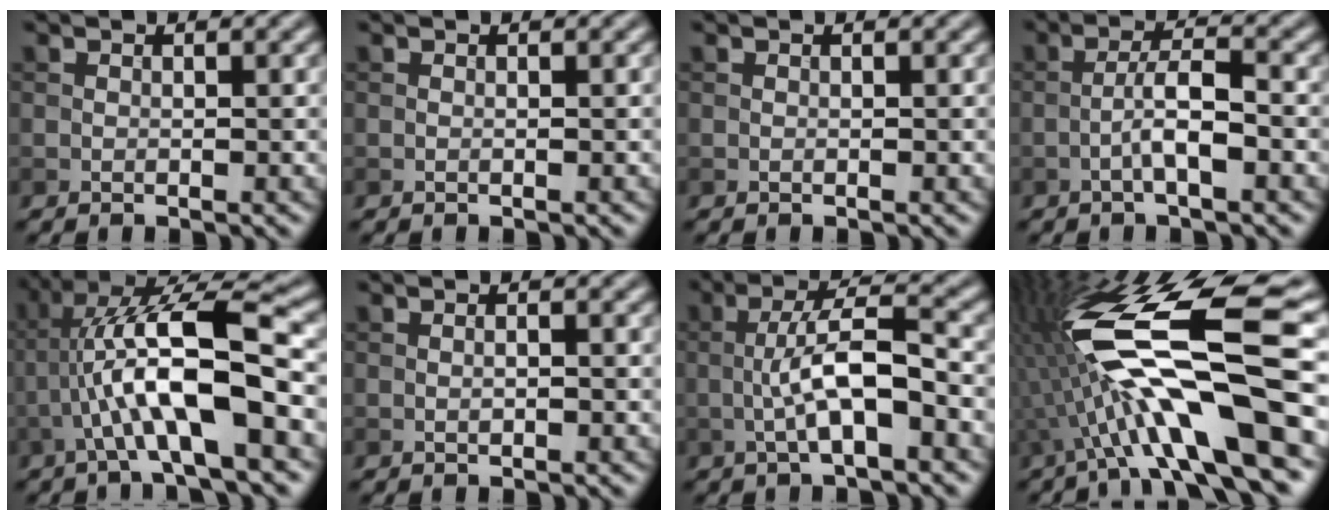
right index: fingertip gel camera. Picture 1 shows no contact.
{"total": 0.0}
{"total": 0.0}
{"total": 3.5, "force": [-1.3, 0.7, 3.2], "torque": [-0.059, 0.012, -0.028]}
{"total": 9.7, "force": [-1.9, 2.3, 9.2], "torque": [-0.172, 0.022, -0.034]}
{"total": 0.8, "force": [-0.1, 0.3, 0.7], "torque": [-0.012, -0.004, -0.003]}
{"total": 6.0, "force": [-1.5, 1.5, 5.6], "torque": [-0.105, 0.017, -0.029]}
{"total": 14.3, "force": [-2.2, 3.1, 13.8], "torque": [-0.262, 0.025, -0.042]}